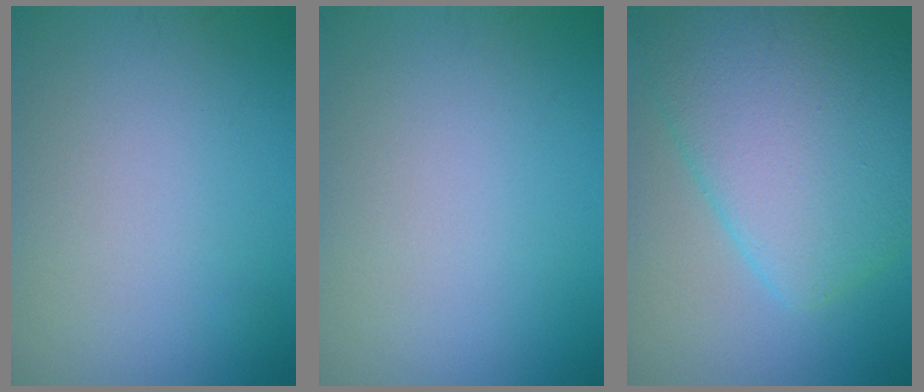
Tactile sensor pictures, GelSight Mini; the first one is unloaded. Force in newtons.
{"total": 0.0}
{"total": 10.5, "press": 10.5, "slide": 0.4}